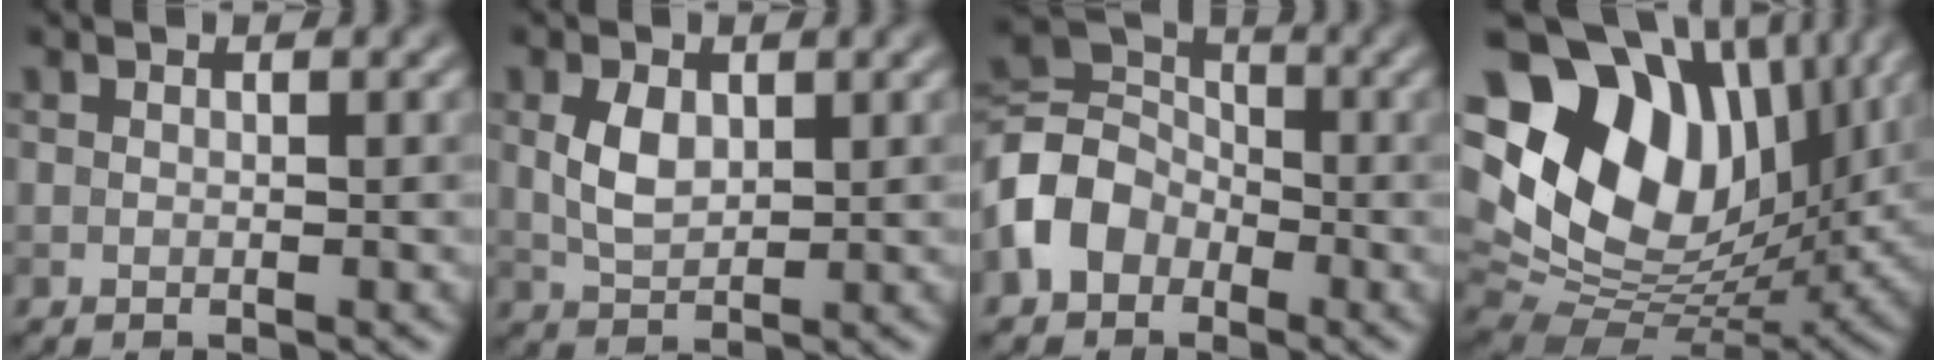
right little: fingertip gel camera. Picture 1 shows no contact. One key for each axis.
{"total": 3.1, "fx": 0.7, "fy": 2.0, "fz": 2.3, "tx": -0.054, "ty": 0.001, "tz": 0.015}
{"total": 5.9, "fx": -2.1, "fy": 4.6, "fz": 2.9, "tx": -0.055, "ty": 0.009, "tz": -0.065}
{"total": 17.0, "fx": 5.7, "fy": 11.7, "fz": 11.0, "tx": -0.228, "ty": 0.021, "tz": 0.106}